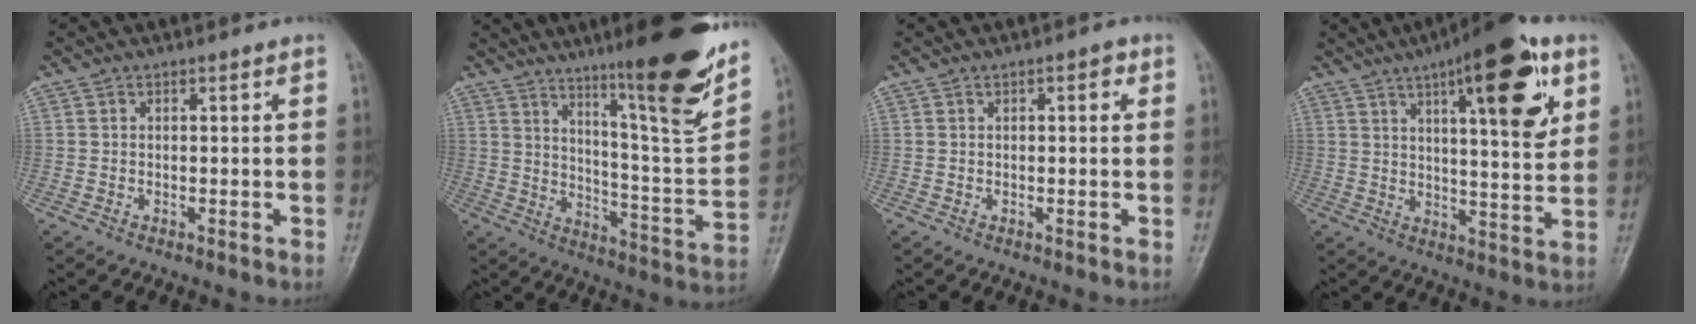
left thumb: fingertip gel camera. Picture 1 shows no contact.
{"total": 21.4, "force": [13.9, 3.0, 16.0], "torque": [-0.201, -0.070, 0.218]}
{"total": 1.9, "force": [0.6, 0.9, 1.5], "torque": [-0.013, 0.004, 0.004]}
{"total": 18.7, "force": [8.5, 5.6, 15.6], "torque": [-0.196, -0.027, 0.120]}